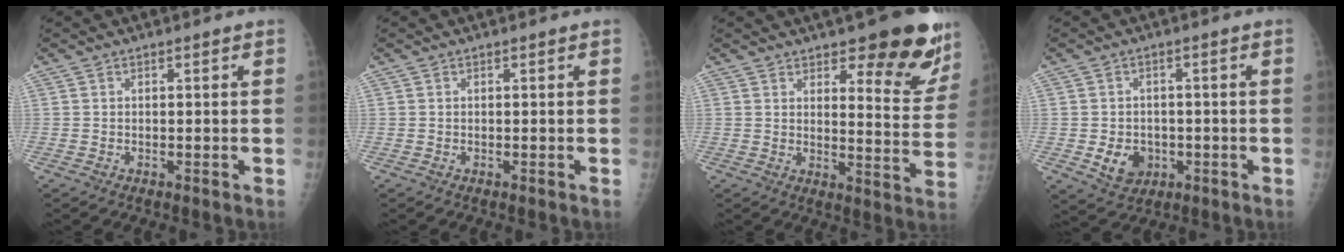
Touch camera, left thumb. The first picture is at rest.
{"total": 0.0}
{"total": 14.3, "force": [9.7, 5.0, 9.3], "torque": [-0.061, -0.068, 0.123]}
{"total": 6.2, "force": [-1.6, 5.0, 3.2], "torque": [-0.032, 0.005, -0.017]}